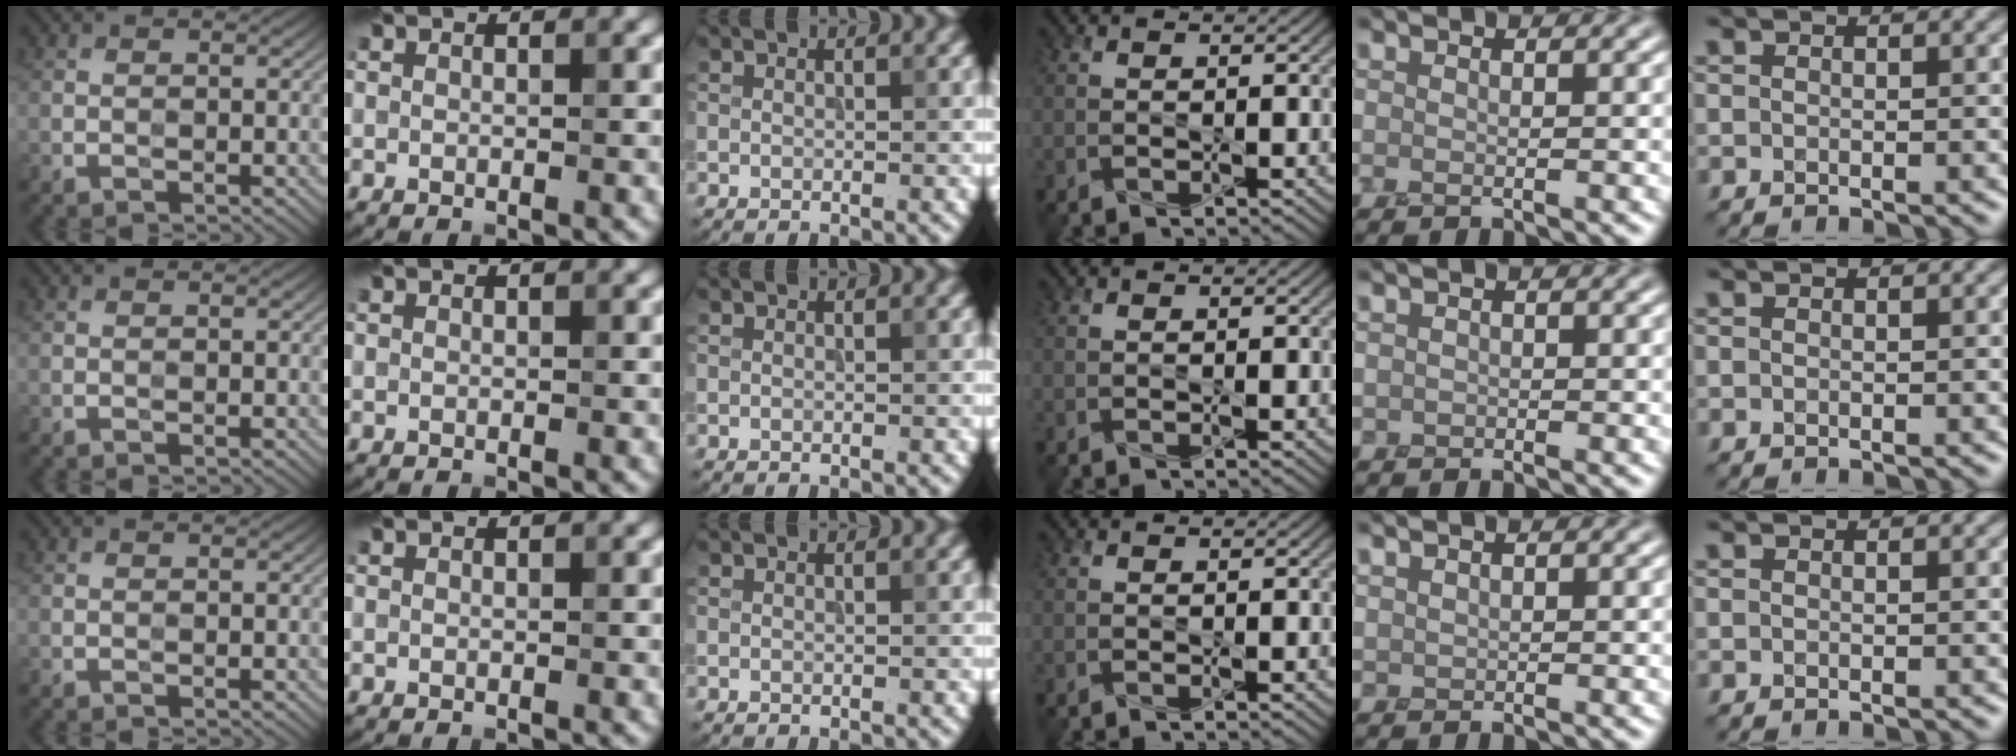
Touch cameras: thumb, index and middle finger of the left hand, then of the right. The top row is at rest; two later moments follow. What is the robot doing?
{"motion": "press", "object": "sticky note"}